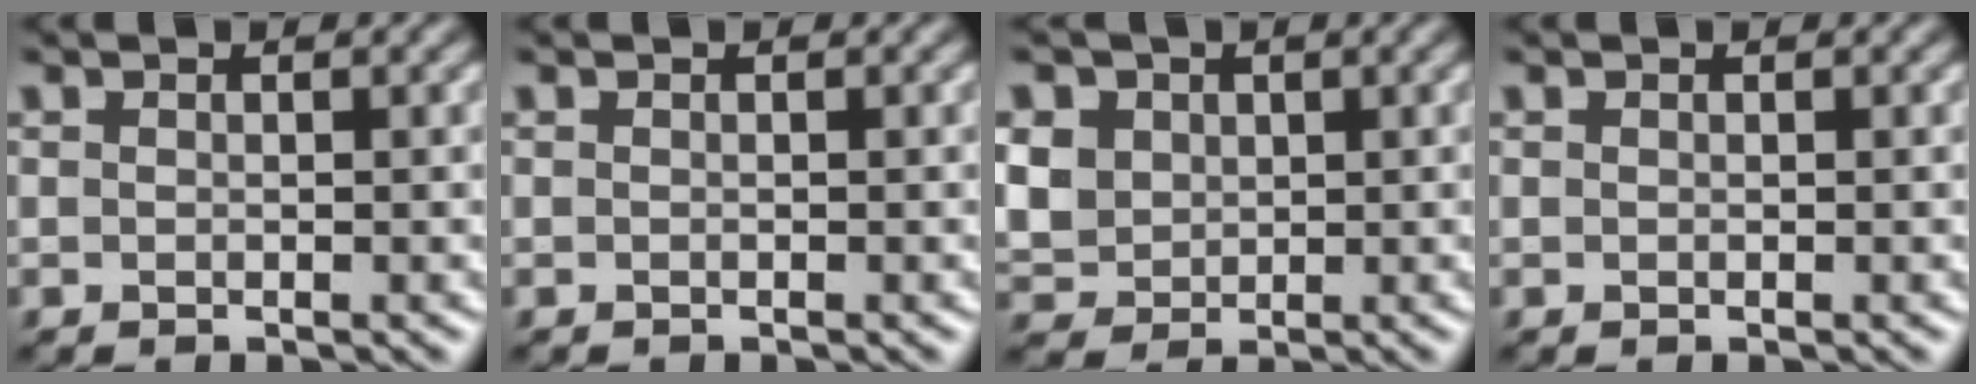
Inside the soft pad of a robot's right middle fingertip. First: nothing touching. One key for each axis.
{"total": 0.0}
{"total": 6.5, "fx": 2.0, "fy": 5.3, "fz": 3.2, "tx": -0.096, "ty": 0.022, "tz": 0.034}
{"total": 0.0}